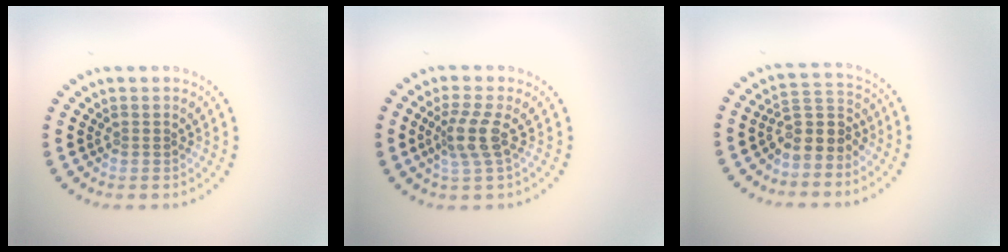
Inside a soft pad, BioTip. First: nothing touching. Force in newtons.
{"total": 2.8, "press": 2.1, "slide": 1.8}
{"total": 3.5, "press": 3.0, "slide": 1.8}